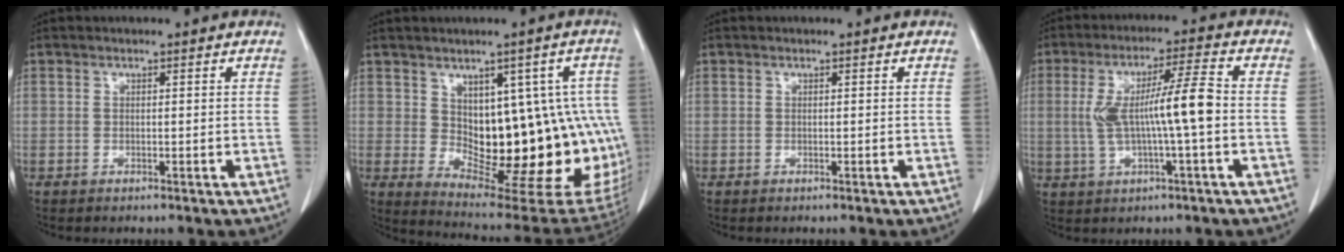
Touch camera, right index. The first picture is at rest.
{"total": 18.0, "force": [0.4, 8.8, 15.7], "torque": [-0.150, 0.013, 0.031]}
{"total": 0.0}
{"total": 9.7, "force": [-0.4, 0.4, 9.7], "torque": [-0.185, 0.017, -0.008]}